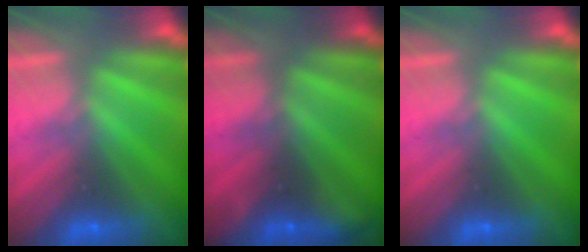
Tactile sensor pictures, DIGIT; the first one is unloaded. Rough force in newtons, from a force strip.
{"total": 2.4}
{"total": 0.0}